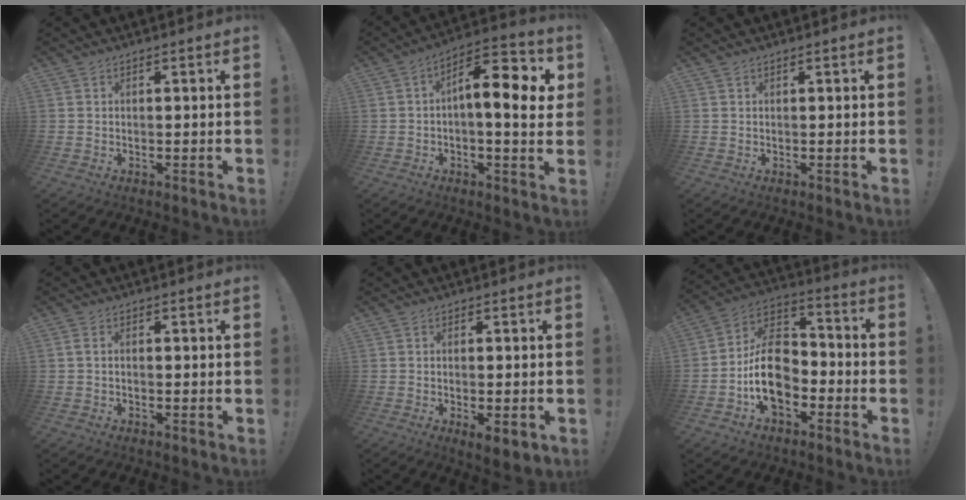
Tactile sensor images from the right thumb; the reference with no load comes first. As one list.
[{"total": 13.8, "force": [2.7, 4.8, 12.7], "torque": [-0.195, -0.005, 0.036]}, {"total": 0.0}, {"total": 1.2, "force": [-0.3, 0.4, 1.1], "torque": [-0.023, 0.005, -0.006]}, {"total": 4.5, "force": [-0.3, 1.2, 4.3], "torque": [-0.056, -0.010, 0.002]}, {"total": 16.8, "force": [-4.8, 11.6, 11.1], "torque": [-0.185, 0.038, -0.074]}]